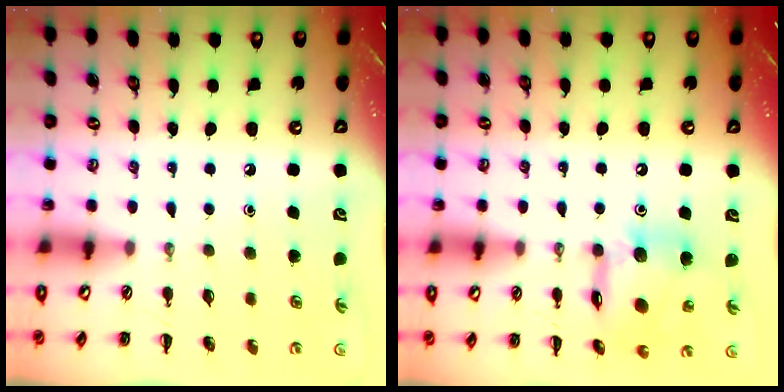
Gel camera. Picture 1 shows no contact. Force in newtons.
{"total": 14.0, "press": 13.8, "slide": 2.5}